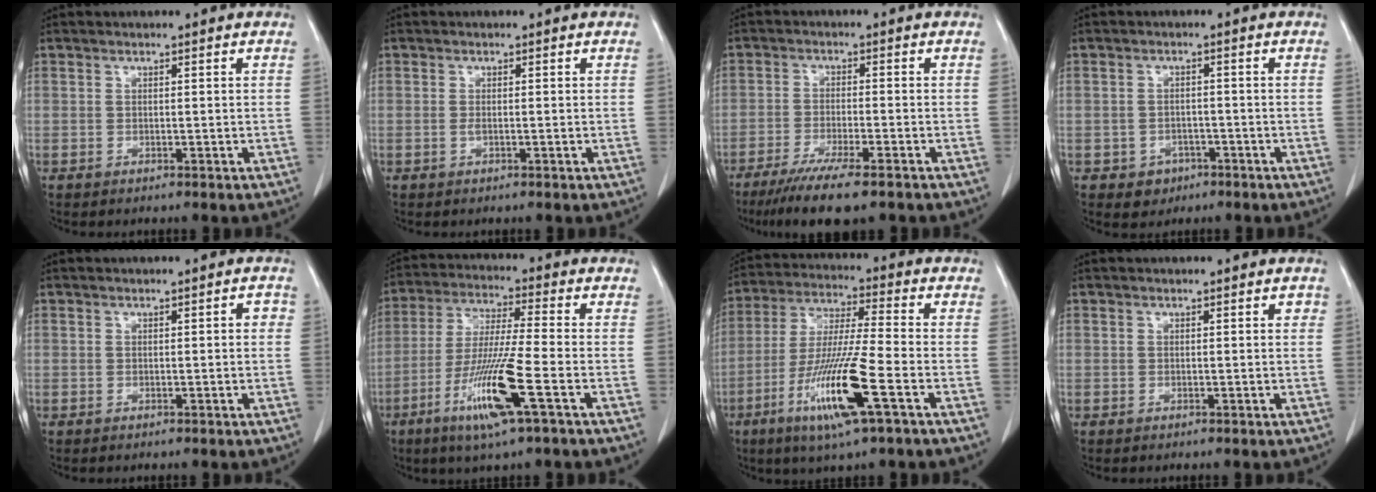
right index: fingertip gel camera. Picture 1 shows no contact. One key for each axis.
{"total": 0.9, "fx": -0.2, "fy": 0.3, "fz": 0.9, "tx": -0.019, "ty": -0.001, "tz": -0.003}
{"total": 9.5, "fx": -7.1, "fy": 0.6, "fz": 6.4, "tx": -0.100, "ty": -0.022, "tz": -0.110}
{"total": 3.1, "fx": -1.5, "fy": 2.6, "fz": 0.8, "tx": -0.004, "ty": 0.010, "tz": -0.012}
{"total": 1.3, "fx": 0.1, "fy": 0.5, "fz": 1.2, "tx": -0.012, "ty": 0.004, "tz": 0.001}
{"total": 12.7, "fx": -5.3, "fy": -0.2, "fz": 11.6, "tx": -0.233, "ty": -0.024, "tz": -0.103}
{"total": 14.4, "fx": -5.9, "fy": 0.2, "fz": 13.2, "tx": -0.266, "ty": -0.024, "tz": -0.111}
{"total": 0.7, "fx": 0.3, "fy": 0.4, "fz": 0.6, "tx": -0.004, "ty": 0.003, "tz": 0.002}